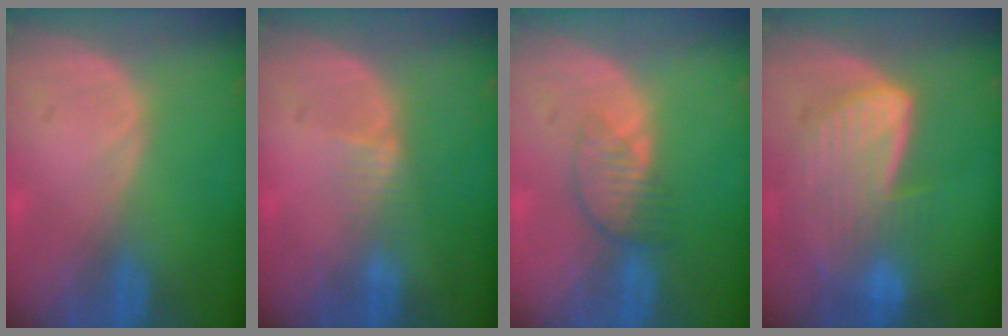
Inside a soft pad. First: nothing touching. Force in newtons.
{"total": 1.8, "press": 1.5, "slide": 1.0}
{"total": 4.0, "press": 3.5, "slide": 1.8}
{"total": 7.8, "press": 7.3, "slide": 2.9}